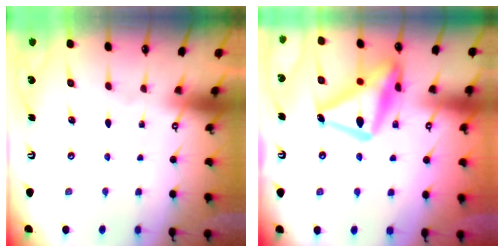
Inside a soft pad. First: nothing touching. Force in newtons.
{"total": 22.2, "press": 22.2, "slide": 1.6}